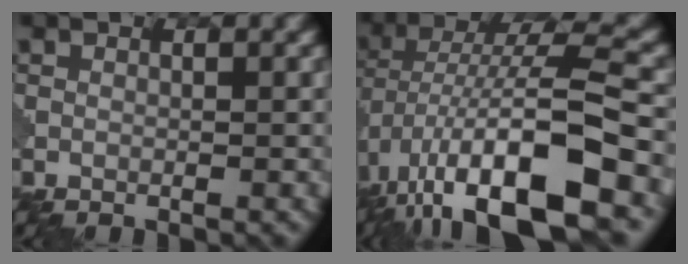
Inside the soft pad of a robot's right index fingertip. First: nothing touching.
{"total": 12.3, "force": [-5.3, 3.7, 10.4], "torque": [-0.197, 0.007, -0.084]}